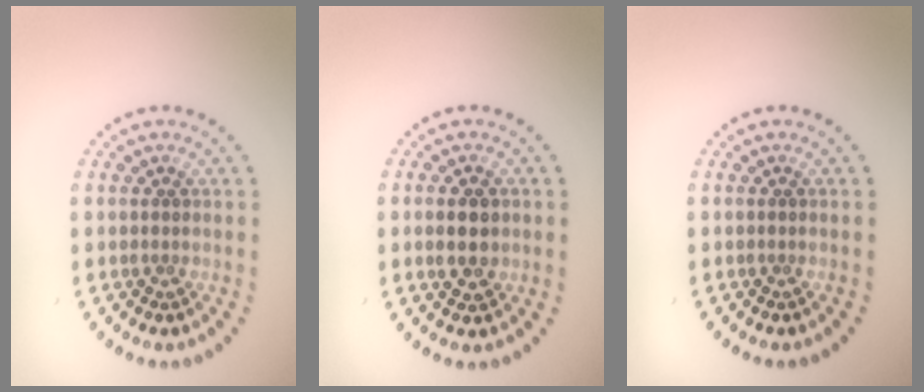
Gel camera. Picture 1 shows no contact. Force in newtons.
{"total": 2.7, "press": 2.7, "slide": 0.3}
{"total": 0.0}